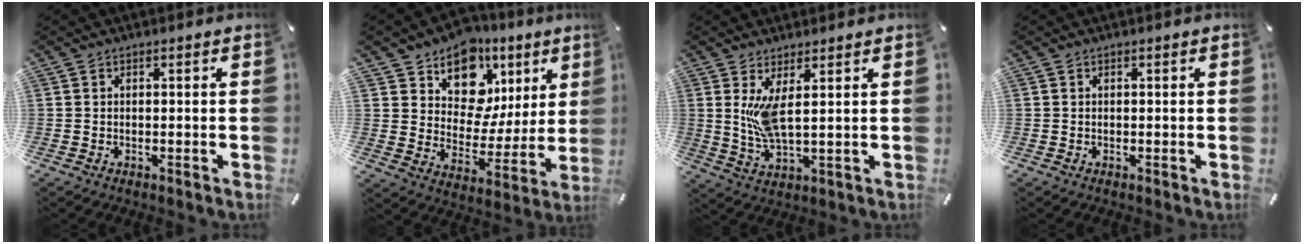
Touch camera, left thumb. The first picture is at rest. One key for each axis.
{"total": 14.1, "fx": 8.4, "fy": 10.2, "fz": 4.9, "tx": -0.072, "ty": -0.072, "tz": 0.151}
{"total": 7.4, "fx": 2.5, "fy": 2.2, "fz": 6.6, "tx": -0.135, "ty": -0.008, "tz": 0.042}
{"total": 0.0}